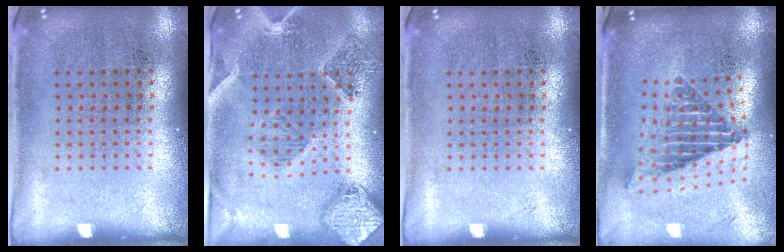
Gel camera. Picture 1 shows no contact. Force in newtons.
{"total": 1.5, "press": 1.4, "slide": 0.4}
{"total": 0.0}
{"total": 2.3, "press": 1.5, "slide": 1.7}